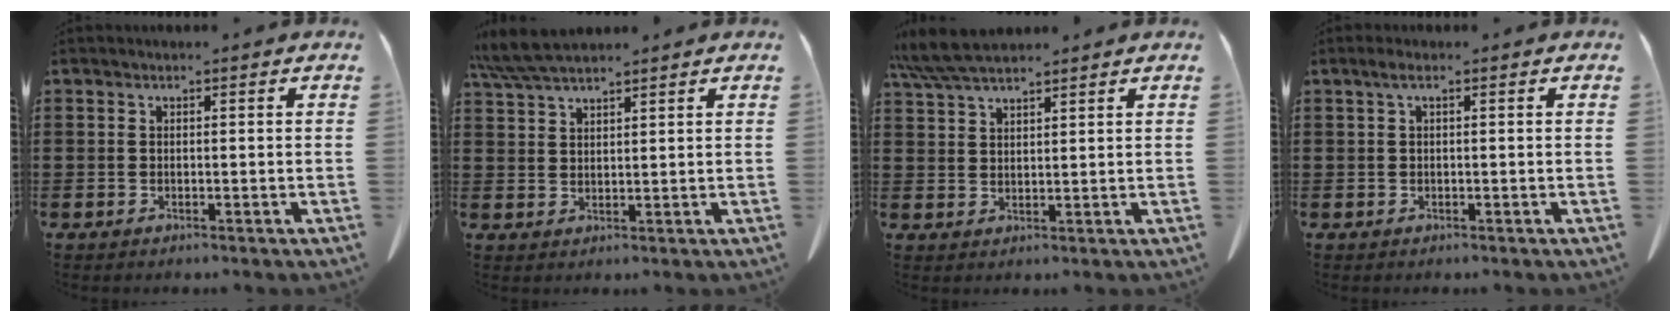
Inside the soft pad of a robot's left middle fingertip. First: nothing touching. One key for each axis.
{"total": 5.2, "fx": 4.5, "fy": 0.8, "fz": 2.5, "tx": -0.062, "ty": -0.006, "tz": 0.086}
{"total": 5.8, "fx": 5.0, "fy": 1.1, "fz": 2.8, "tx": -0.068, "ty": -0.008, "tz": 0.095}
{"total": 1.4, "fx": 0.1, "fy": 0.3, "fz": 1.4, "tx": -0.026, "ty": 0.001, "tz": 0.001}